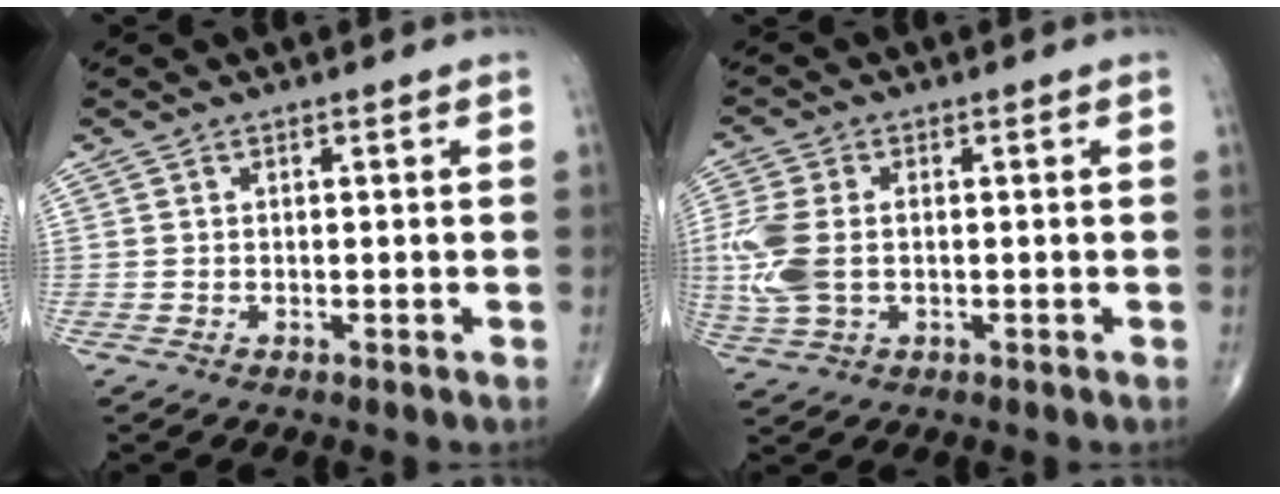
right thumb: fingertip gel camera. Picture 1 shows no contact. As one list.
[{"total": 8.9, "force": [-0.2, 5.5, 7.0], "torque": [-0.183, 0.004, -0.003]}]